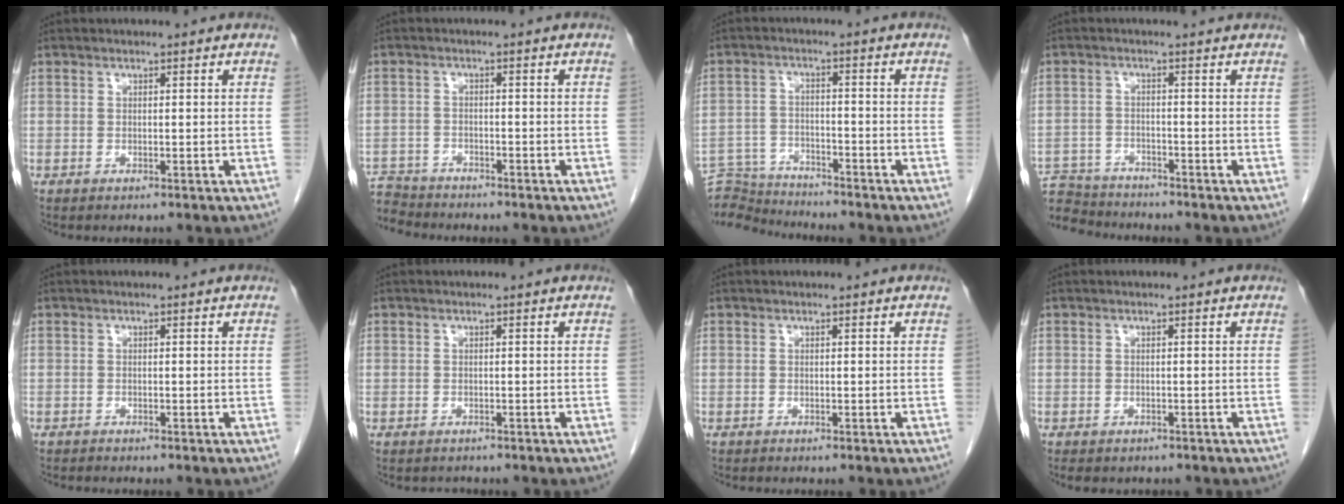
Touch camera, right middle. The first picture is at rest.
{"total": 6.9, "force": [-6.6, 1.9, 0.2], "torque": [-0.013, -0.001, -0.117]}
{"total": 9.6, "force": [-9.5, 0.8, 0.7], "torque": [-0.015, 0.005, -0.166]}
{"total": 9.2, "force": [-8.7, 2.4, 1.6], "torque": [-0.040, 0.009, -0.142]}
{"total": 0.7, "force": [-0.7, 0.0, 0.0], "torque": [-0.008, -0.003, -0.014]}
{"total": 1.1, "force": [-0.9, 0.6, -0.2], "torque": [-0.007, -0.001, -0.015]}
{"total": 0.0}
{"total": 4.6, "force": [-3.9, 2.0, 1.5], "torque": [-0.016, -0.002, -0.047]}